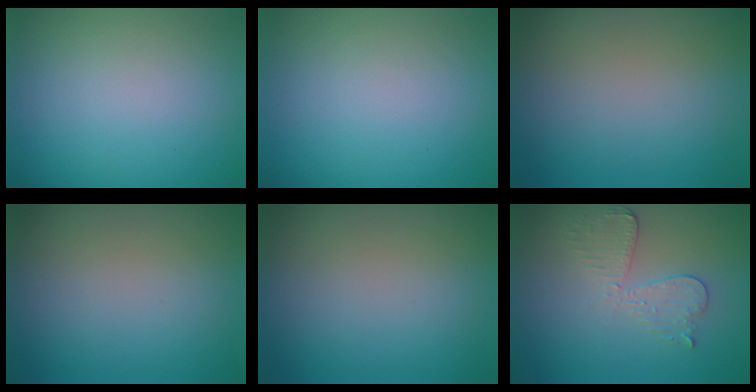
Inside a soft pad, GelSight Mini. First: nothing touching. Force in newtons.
{"total": 0.0}
{"total": 0.0}
{"total": 0.0}
{"total": 0.0}
{"total": 2.9, "press": 2.6, "slide": 1.4}